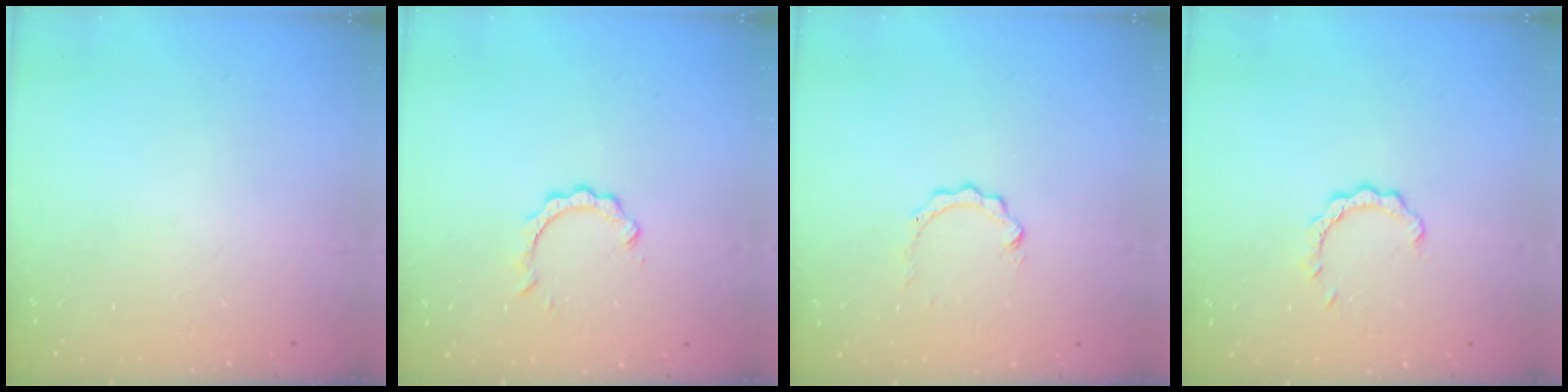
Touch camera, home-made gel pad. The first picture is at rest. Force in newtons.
{"total": 2.7, "press": 2.6, "slide": 0.3}
{"total": 2.3, "press": 2.3, "slide": 0.2}
{"total": 2.4, "press": 2.4, "slide": 0.2}